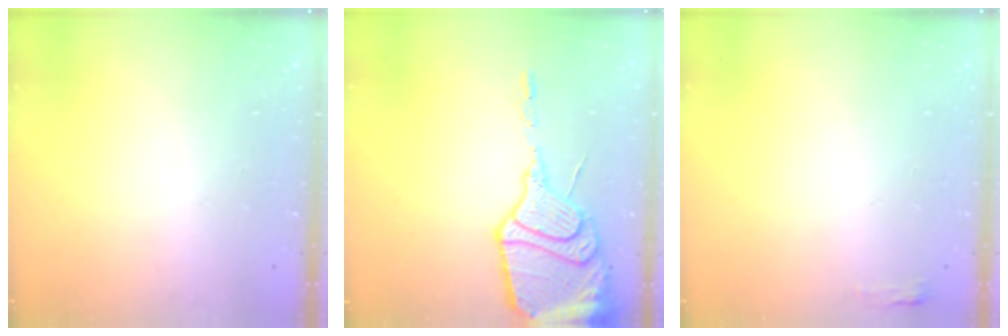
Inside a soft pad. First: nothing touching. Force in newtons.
{"total": 19.2, "press": 19.1, "slide": 1.6}
{"total": 2.7, "press": 2.6, "slide": 0.8}